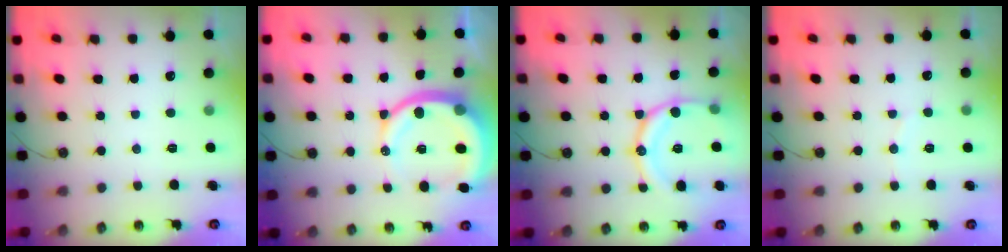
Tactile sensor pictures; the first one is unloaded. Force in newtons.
{"total": 14.4, "press": 14.3, "slide": 1.9}
{"total": 14.2, "press": 14.2, "slide": 0.7}
{"total": 3.7, "press": 3.6, "slide": 0.4}